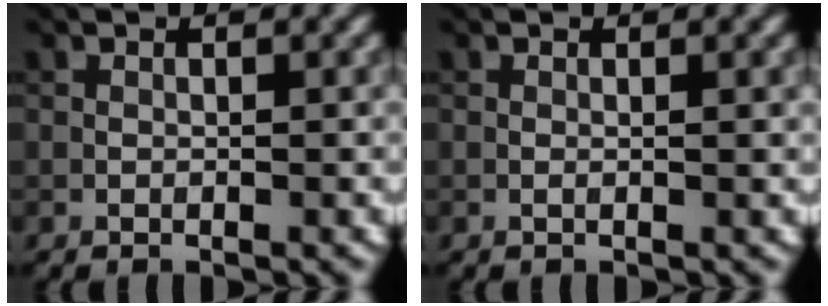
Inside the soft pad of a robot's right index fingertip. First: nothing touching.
{"total": 0.6, "force": [0.1, 0.1, 0.6], "torque": [-0.009, 0.000, 0.000]}